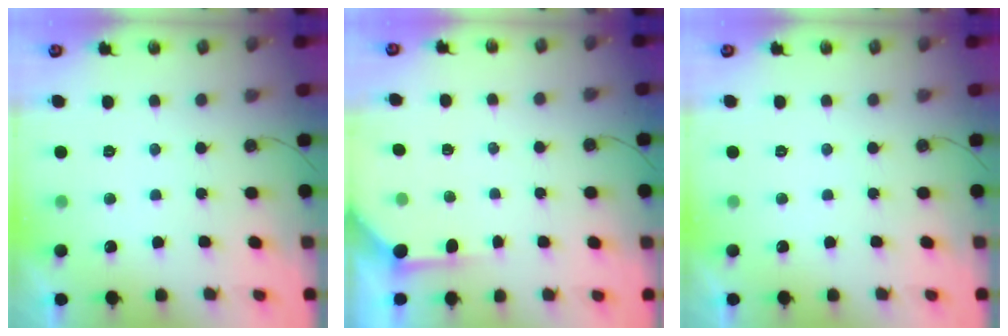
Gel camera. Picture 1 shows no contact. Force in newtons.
{"total": 3.5, "press": 3.5, "slide": 0.4}
{"total": 0.0}